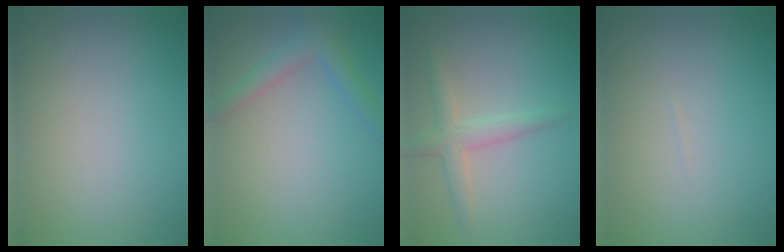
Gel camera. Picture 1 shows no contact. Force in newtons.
{"total": 2.3, "press": 2.3, "slide": 0.2}
{"total": 2.6, "press": 2.5, "slide": 0.1}
{"total": 0.0}